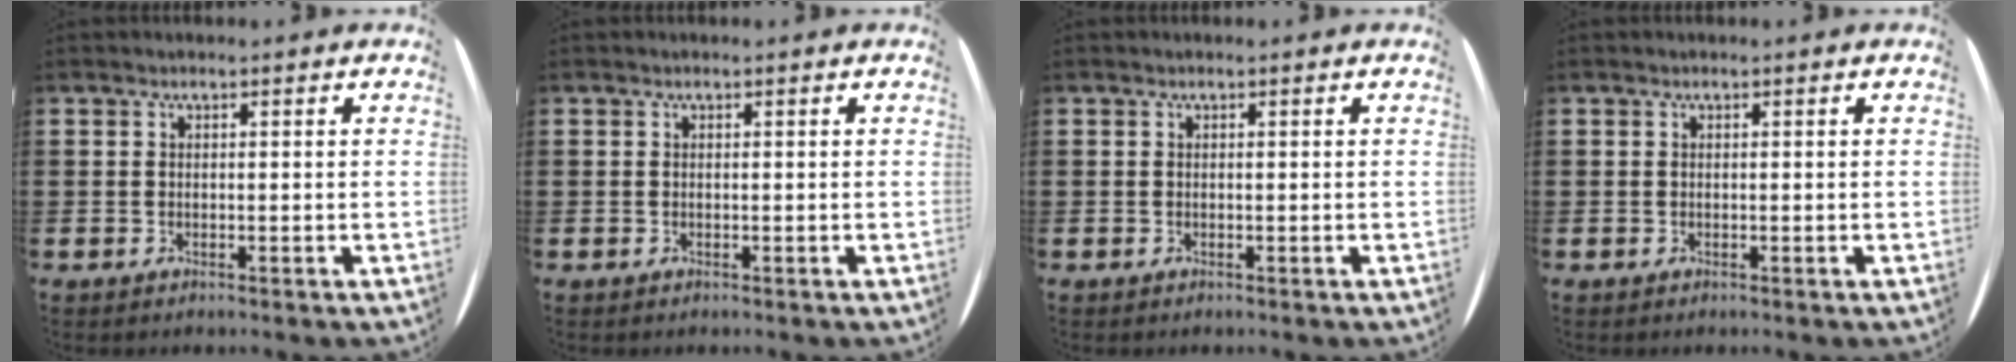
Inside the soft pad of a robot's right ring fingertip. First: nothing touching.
{"total": 0.0}
{"total": 0.0}
{"total": 0.0}